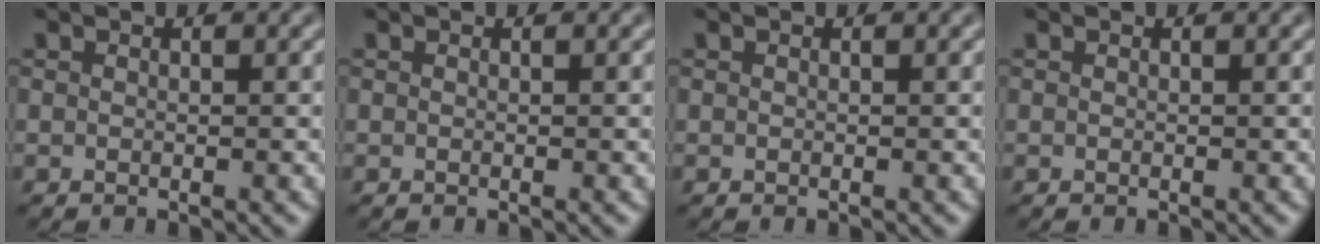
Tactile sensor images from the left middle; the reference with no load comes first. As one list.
[{"total": 0.0}, {"total": 0.0}, {"total": 0.0}]